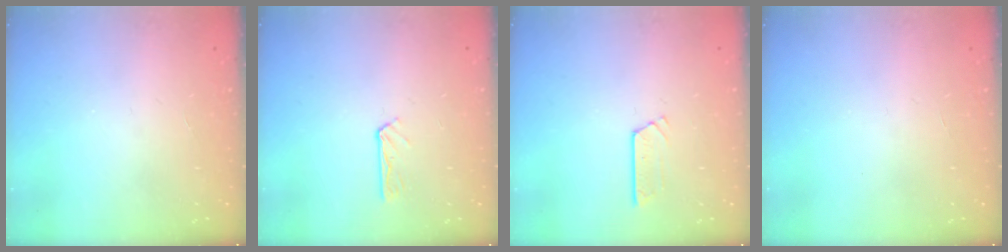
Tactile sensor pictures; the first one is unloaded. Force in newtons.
{"total": 2.7, "press": 2.7, "slide": 0.2}
{"total": 2.7, "press": 2.7, "slide": 0.2}
{"total": 0.0}